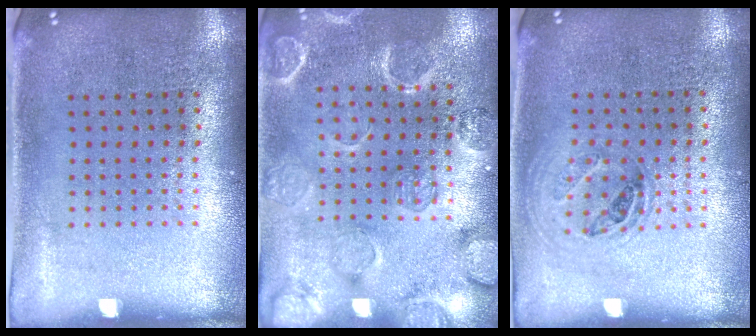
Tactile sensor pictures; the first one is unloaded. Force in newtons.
{"total": 2.3, "press": 2.3, "slide": 0.5}
{"total": 1.0, "press": 0.9, "slide": 0.4}